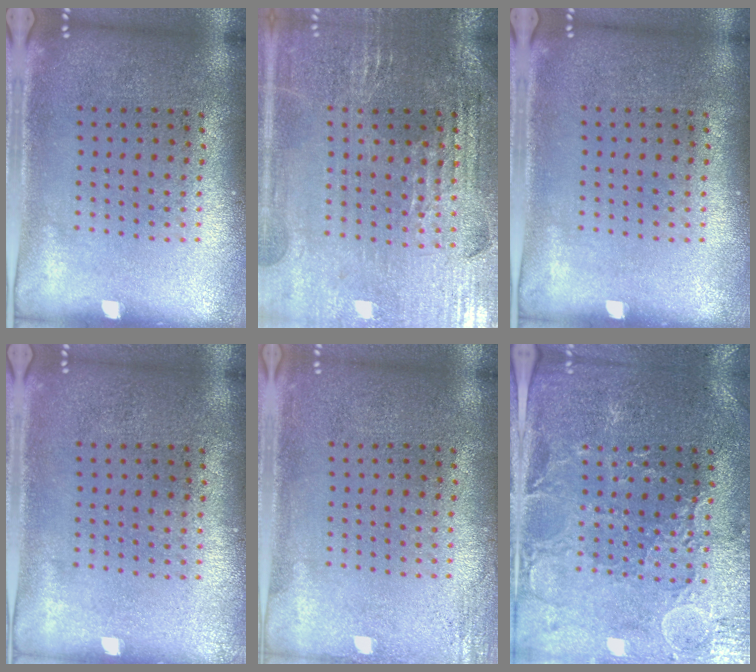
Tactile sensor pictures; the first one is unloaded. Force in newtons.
{"total": 2.8, "press": 2.8, "slide": 0.4}
{"total": 0.0}
{"total": 0.0}
{"total": 1.8, "press": 1.8, "slide": 0.2}
{"total": 1.3, "press": 1.3, "slide": 0.4}